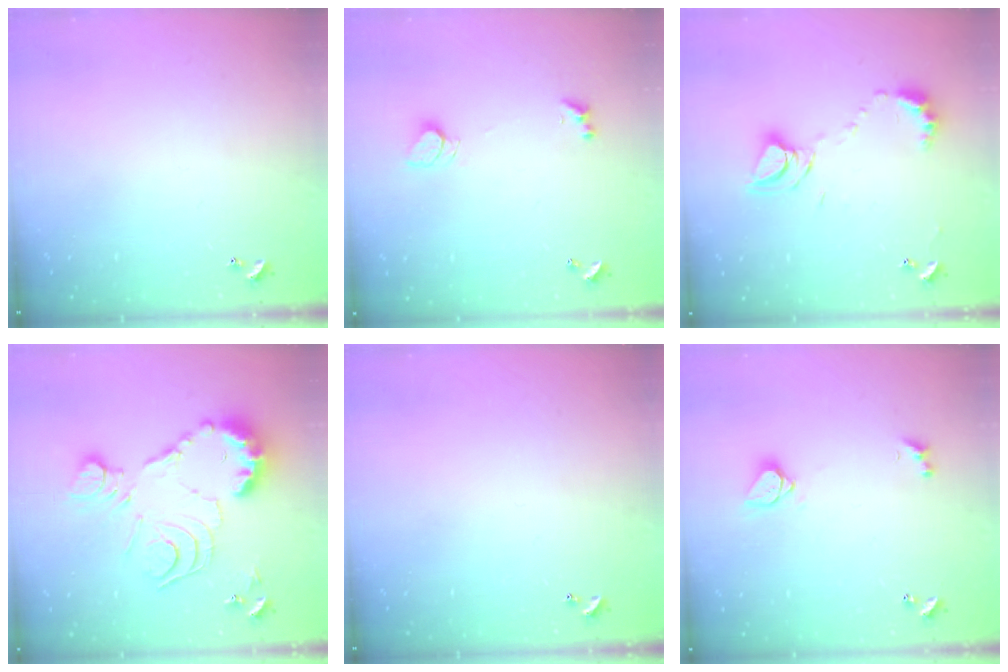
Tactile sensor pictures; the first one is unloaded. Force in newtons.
{"total": 2.5, "press": 2.4, "slide": 0.7}
{"total": 9.0, "press": 9.0, "slide": 0.9}
{"total": 15.6, "press": 15.6, "slide": 1.6}
{"total": 0.0}
{"total": 2.4, "press": 2.4, "slide": 0.3}